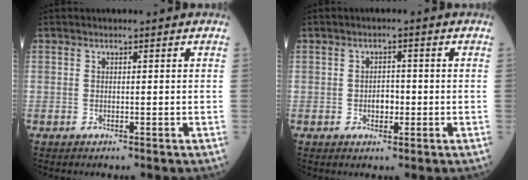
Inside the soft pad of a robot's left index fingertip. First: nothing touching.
{"total": 2.4, "force": [-0.5, 1.4, 1.8], "torque": [-0.026, 0.004, -0.007]}